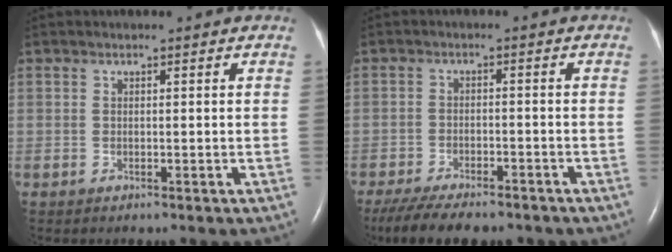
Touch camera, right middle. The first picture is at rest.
{"total": 13.1, "force": [-10.7, 3.9, 6.4], "torque": [-0.121, -0.014, -0.156]}